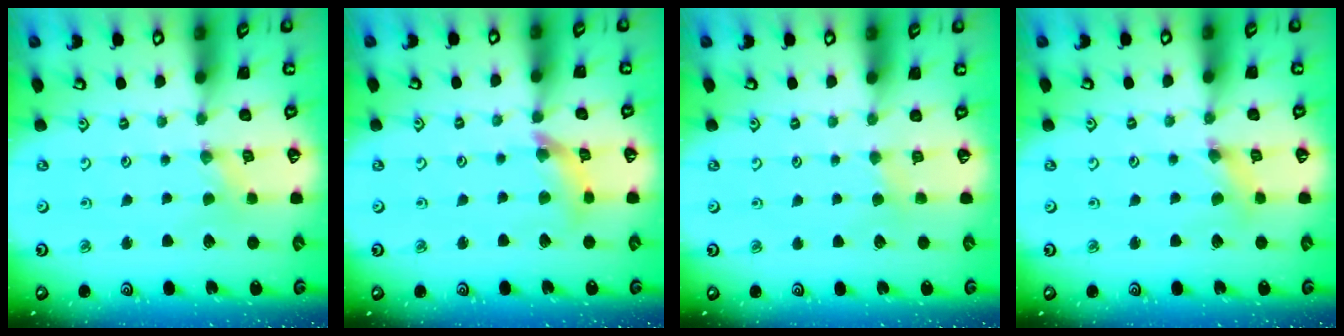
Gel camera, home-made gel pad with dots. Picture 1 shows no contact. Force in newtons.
{"total": 8.2, "press": 8.1, "slide": 0.9}
{"total": 2.2, "press": 2.2, "slide": 0.4}
{"total": 2.5, "press": 2.5, "slide": 0.4}